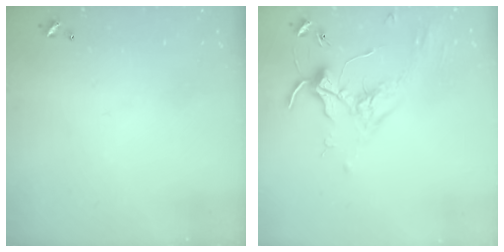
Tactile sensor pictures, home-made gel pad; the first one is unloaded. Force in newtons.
{"total": 1.7, "press": 1.7, "slide": 0.4}